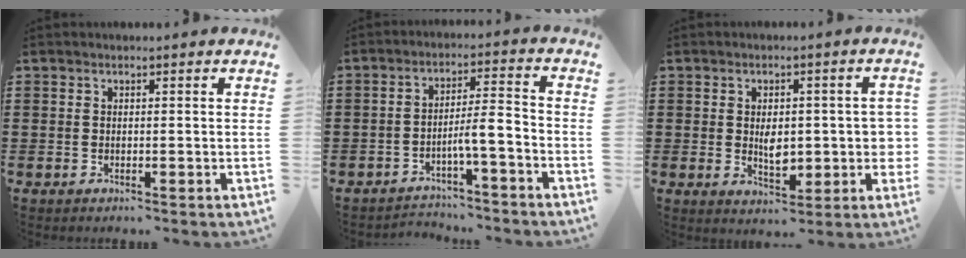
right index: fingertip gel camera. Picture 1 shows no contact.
{"total": 5.4, "force": [-3.0, 1.0, 4.4], "torque": [-0.080, 0.000, -0.059]}
{"total": 5.5, "force": [-0.2, 3.1, 4.6], "torque": [-0.064, -0.002, -0.009]}